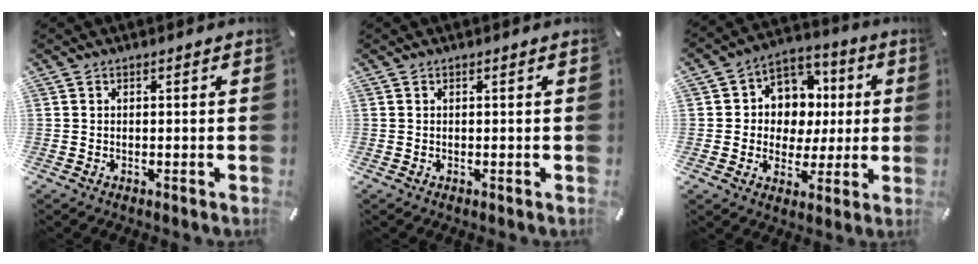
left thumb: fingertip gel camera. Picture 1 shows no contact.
{"total": 0.0}
{"total": 9.9, "force": [0.7, 9.6, 2.3], "torque": [-0.037, -0.003, 0.018]}